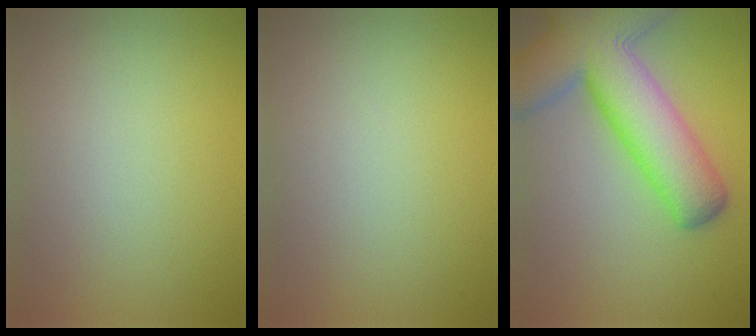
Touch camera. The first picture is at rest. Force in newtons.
{"total": 0.0}
{"total": 11.7, "press": 11.7, "slide": 0.6}